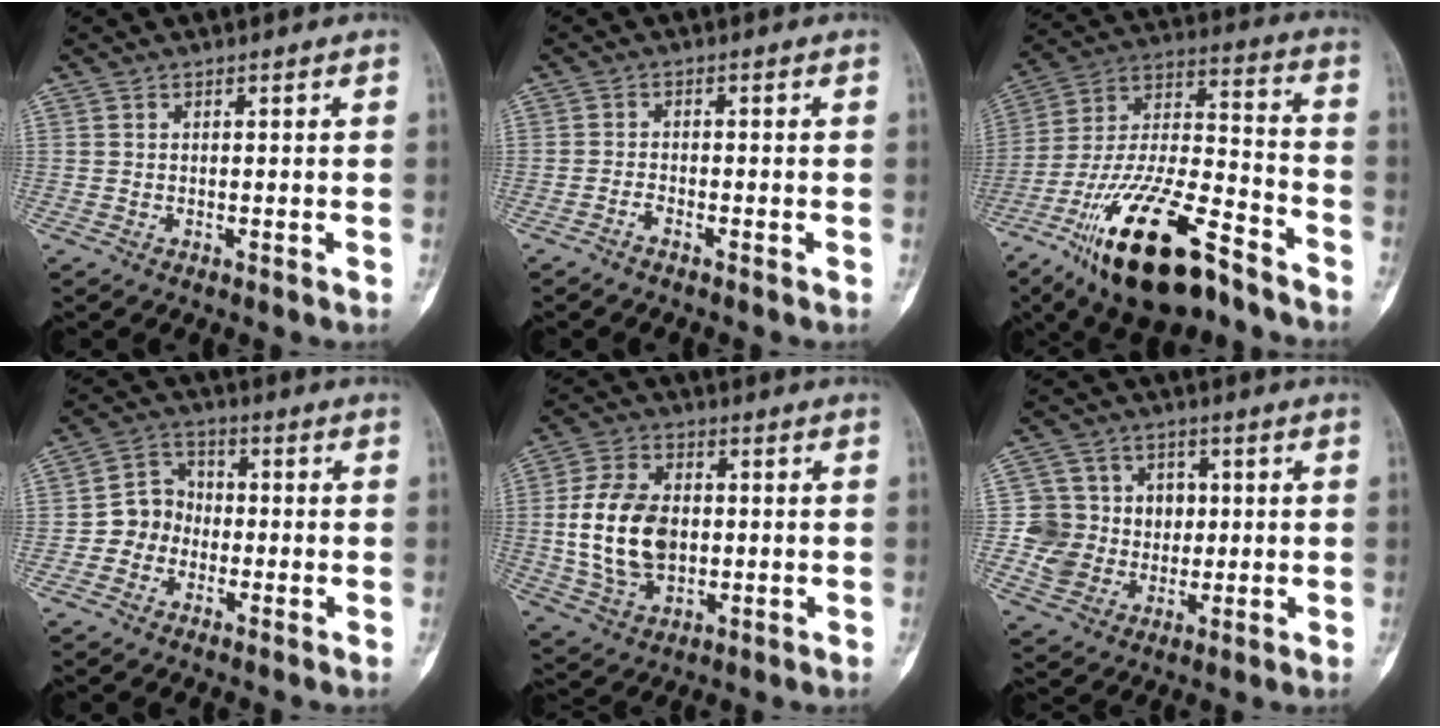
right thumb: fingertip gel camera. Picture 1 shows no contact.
{"total": 1.4, "force": [-1.2, 0.3, 0.7], "torque": [-0.016, 0.011, -0.025]}
{"total": 24.2, "force": [-15.2, 8.5, 16.8], "torque": [-0.310, 0.072, -0.267]}
{"total": 6.8, "force": [-1.7, 6.1, 2.6], "torque": [-0.012, 0.028, -0.046]}
{"total": 14.4, "force": [0.0, 9.7, 10.6], "torque": [-0.185, 0.005, 0.006]}
{"total": 11.3, "force": [0.4, 10.7, 3.5], "torque": [-0.017, 0.016, 0.014]}